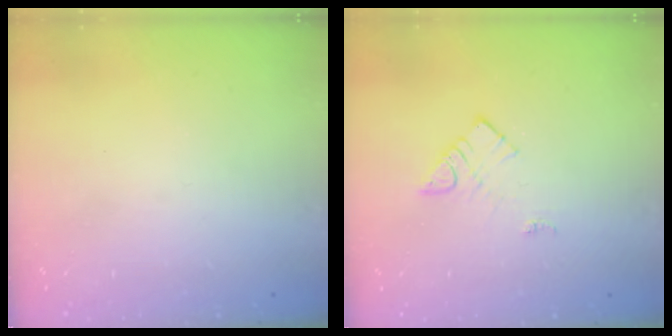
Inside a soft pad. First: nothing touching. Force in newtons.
{"total": 7.6, "press": 7.6, "slide": 0.3}